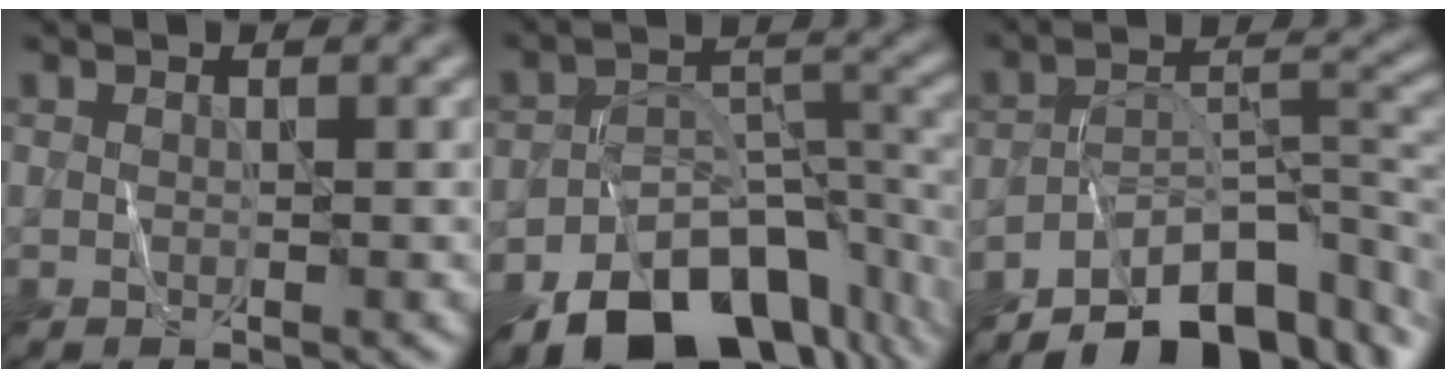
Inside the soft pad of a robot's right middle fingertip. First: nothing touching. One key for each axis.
{"total": 14.2, "fx": -9.4, "fy": 7.4, "fz": 7.7, "tx": -0.146, "ty": -0.020, "tz": -0.132}
{"total": 10.7, "fx": -7.7, "fy": 4.0, "fz": 6.3, "tx": -0.080, "ty": 0.005, "tz": -0.134}